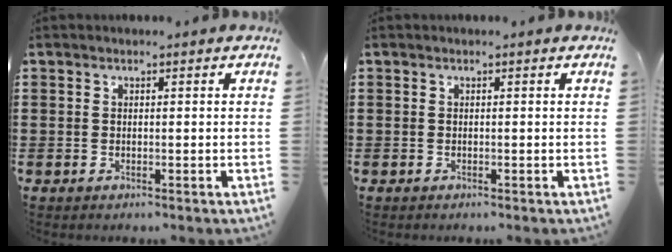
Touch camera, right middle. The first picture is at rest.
{"total": 0.0}